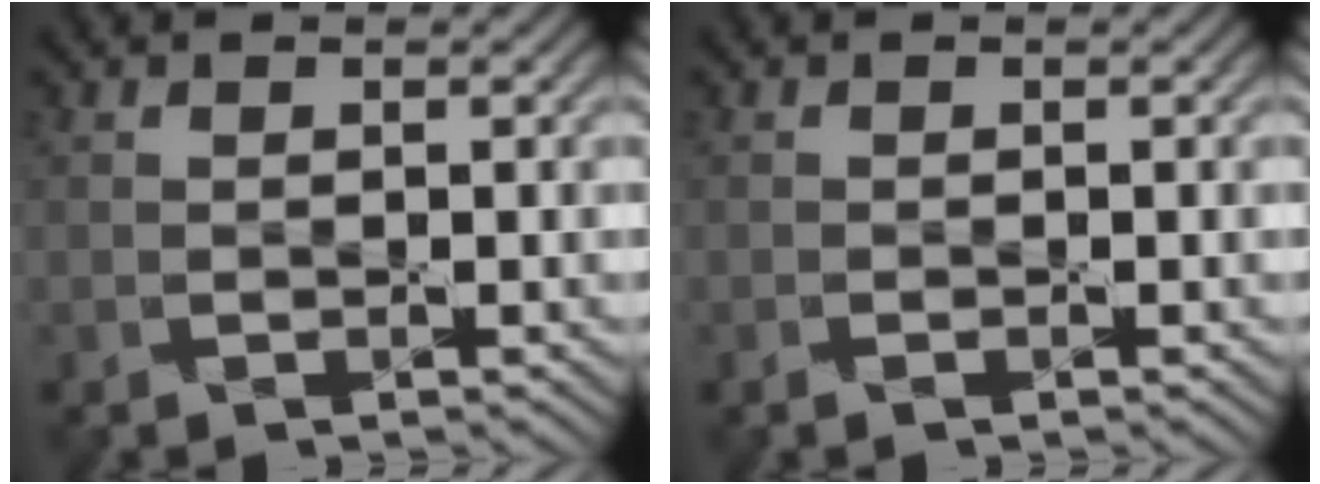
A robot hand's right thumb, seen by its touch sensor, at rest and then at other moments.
{"total": 0.7, "force": [-0.5, 0.2, 0.4], "torque": [-0.007, -0.003, -0.007]}